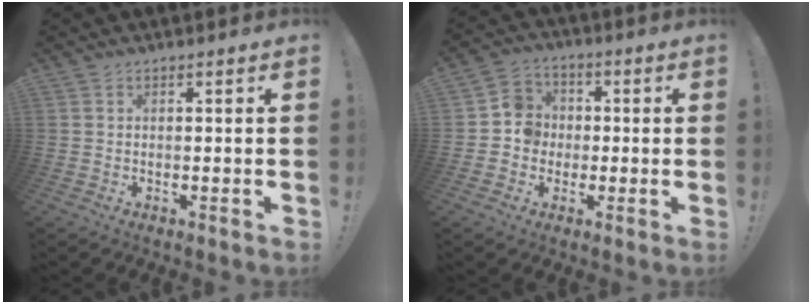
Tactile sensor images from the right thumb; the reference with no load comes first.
{"total": 7.7, "force": [-1.6, 7.3, 1.8], "torque": [-0.017, 0.025, -0.027]}